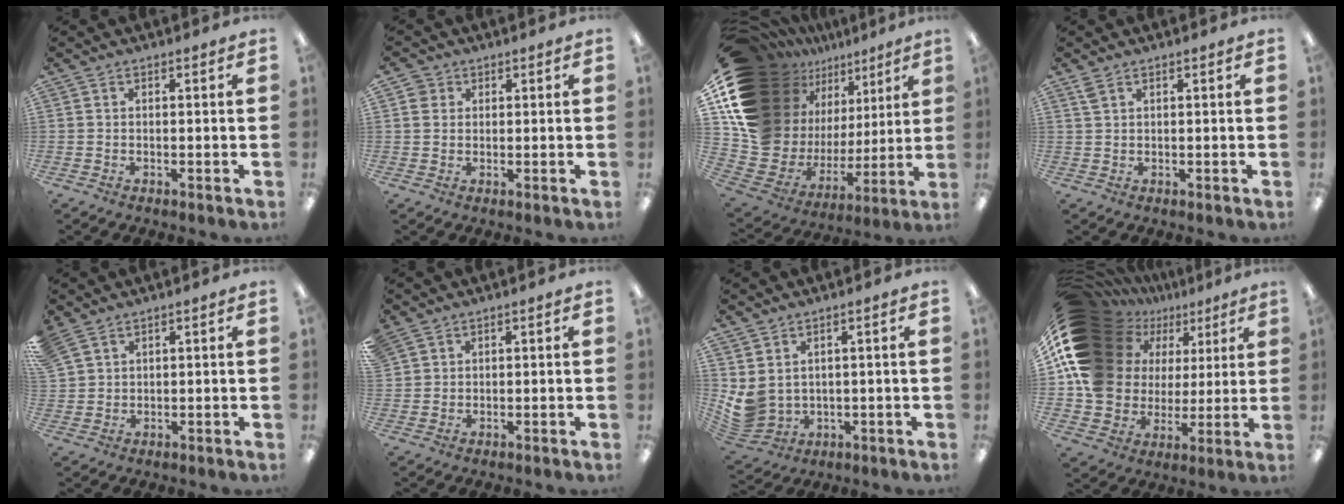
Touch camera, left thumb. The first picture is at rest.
{"total": 3.3, "force": [1.5, 2.9, 0.6], "torque": [-0.013, 0.004, 0.027]}
{"total": 18.6, "force": [7.3, 13.9, 10.0], "torque": [-0.174, -0.088, 0.181]}
{"total": 1.6, "force": [1.1, 0.7, 0.9], "torque": [-0.023, 0.001, 0.021]}
{"total": 4.4, "force": [3.5, 2.4, 1.3], "torque": [-0.036, -0.009, 0.069]}
{"total": 2.8, "force": [2.2, 1.7, 0.4], "torque": [-0.013, -0.002, 0.043]}
{"total": 4.9, "force": [1.9, 4.0, 2.2], "torque": [-0.071, -0.021, 0.035]}
{"total": 18.2, "force": [7.4, 14.3, 8.4], "torque": [-0.180, -0.046, 0.159]}